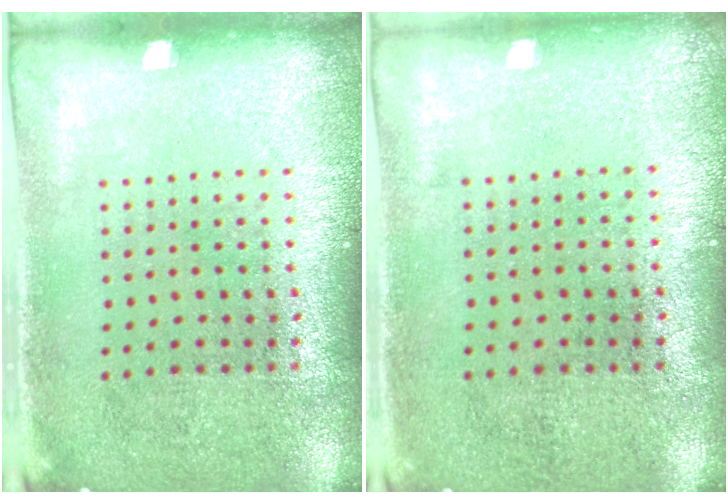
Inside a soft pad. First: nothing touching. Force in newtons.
{"total": 0.0}